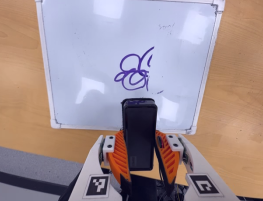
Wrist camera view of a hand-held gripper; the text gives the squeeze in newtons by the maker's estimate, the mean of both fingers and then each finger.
{"total": 8.4, "left": 6.8, "right": 9.9}